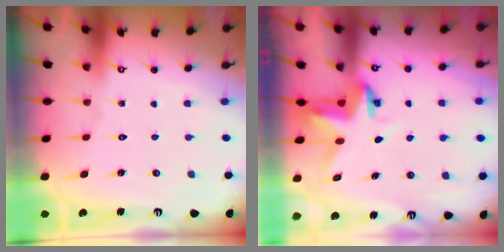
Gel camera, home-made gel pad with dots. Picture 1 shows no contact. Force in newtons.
{"total": 4.3, "press": 4.3, "slide": 0.2}